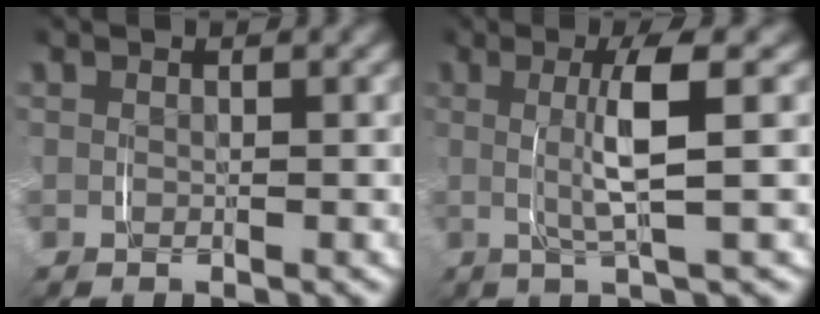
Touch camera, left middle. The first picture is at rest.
{"total": 4.1, "force": [0.5, -0.2, 4.1], "torque": [-0.071, -0.001, 0.006]}